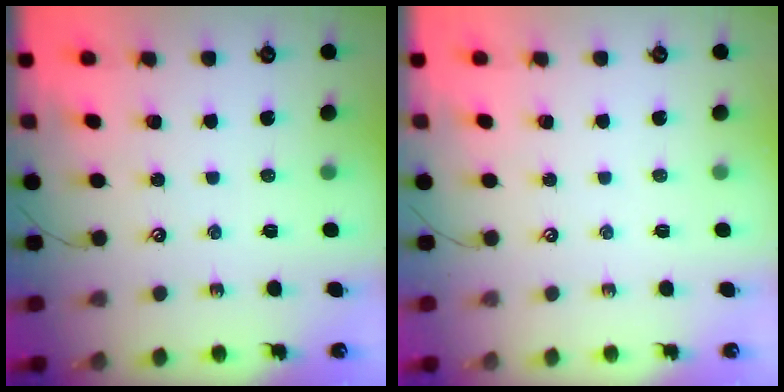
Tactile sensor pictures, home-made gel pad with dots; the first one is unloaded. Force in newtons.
{"total": 0.0}